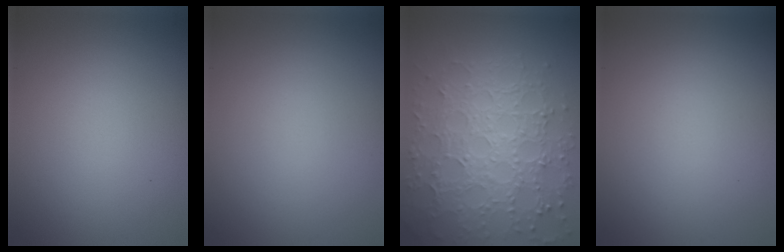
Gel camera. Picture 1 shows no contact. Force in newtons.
{"total": 0.0}
{"total": 8.2, "press": 5.9, "slide": 5.7}
{"total": 0.0}